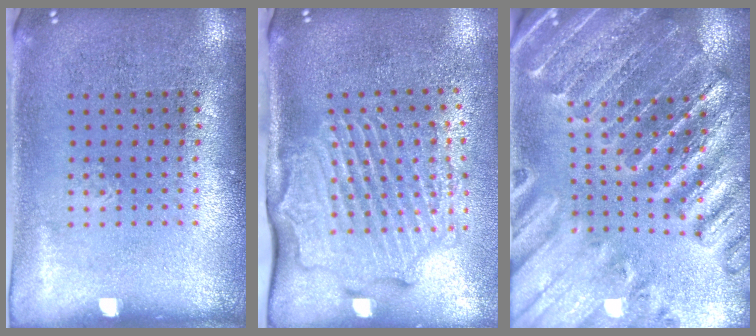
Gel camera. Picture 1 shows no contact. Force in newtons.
{"total": 2.7, "press": 2.2, "slide": 1.7}
{"total": 2.8, "press": 2.8, "slide": 0.4}